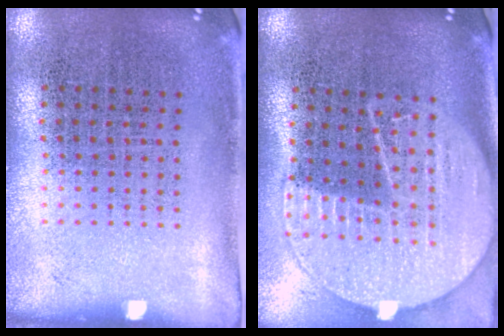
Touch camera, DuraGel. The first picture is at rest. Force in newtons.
{"total": 2.1, "press": 1.8, "slide": 1.0}